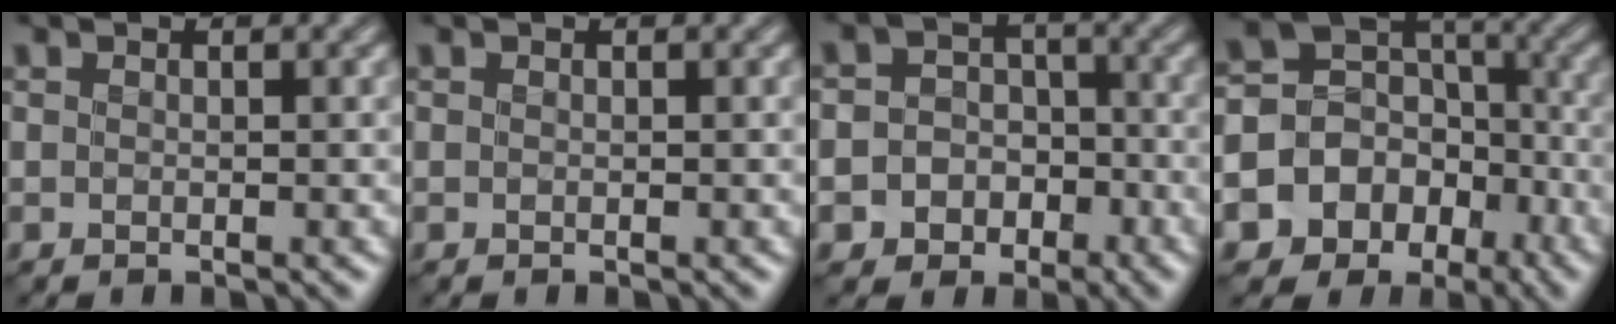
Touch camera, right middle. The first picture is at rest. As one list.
[{"total": 0.0}, {"total": 5.8, "force": [-2.6, 5.0, 1.3], "torque": [-0.003, 0.004, -0.059]}, {"total": 13.7, "force": [-6.8, 11.4, 3.7], "torque": [-0.077, -0.027, -0.114]}]